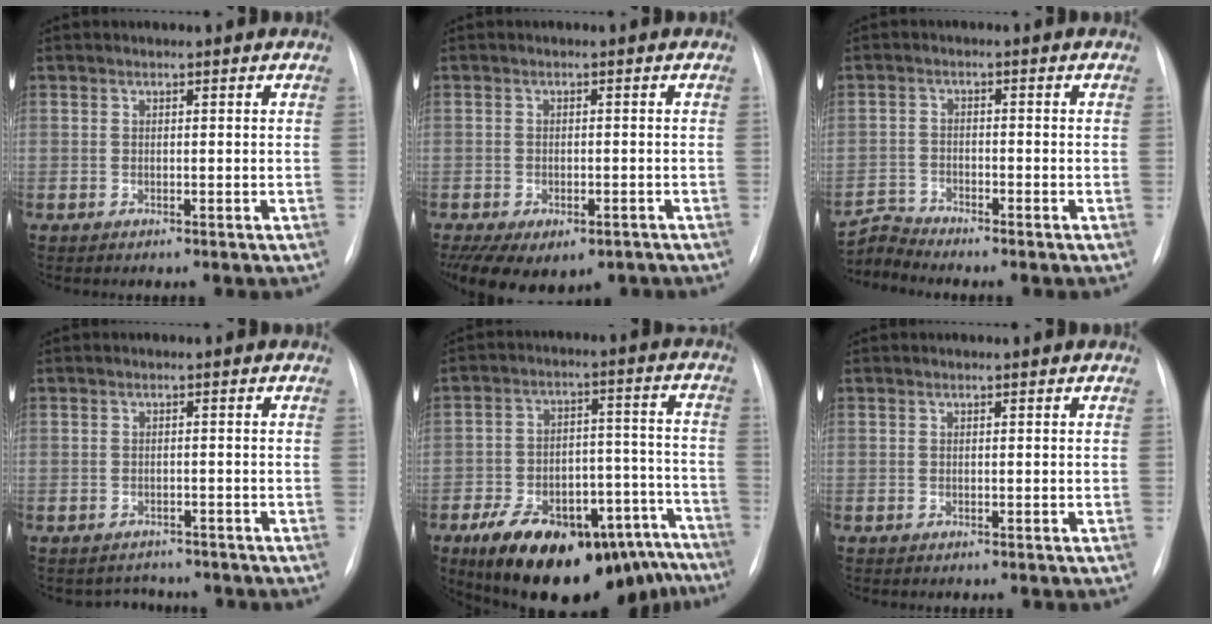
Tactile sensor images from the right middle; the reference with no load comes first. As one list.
[{"total": 13.6, "force": [-8.3, 8.0, 7.3], "torque": [-0.167, -0.016, -0.104]}, {"total": 3.6, "force": [-3.3, -1.0, -1.1], "torque": [0.019, -0.011, -0.061]}, {"total": 3.3, "force": [-2.8, 1.8, -0.4], "torque": [0.004, 0.011, -0.039]}, {"total": 24.1, "force": [-17.6, 9.8, 13.2], "torque": [-0.138, 0.034, -0.244]}, {"total": 0.0}]